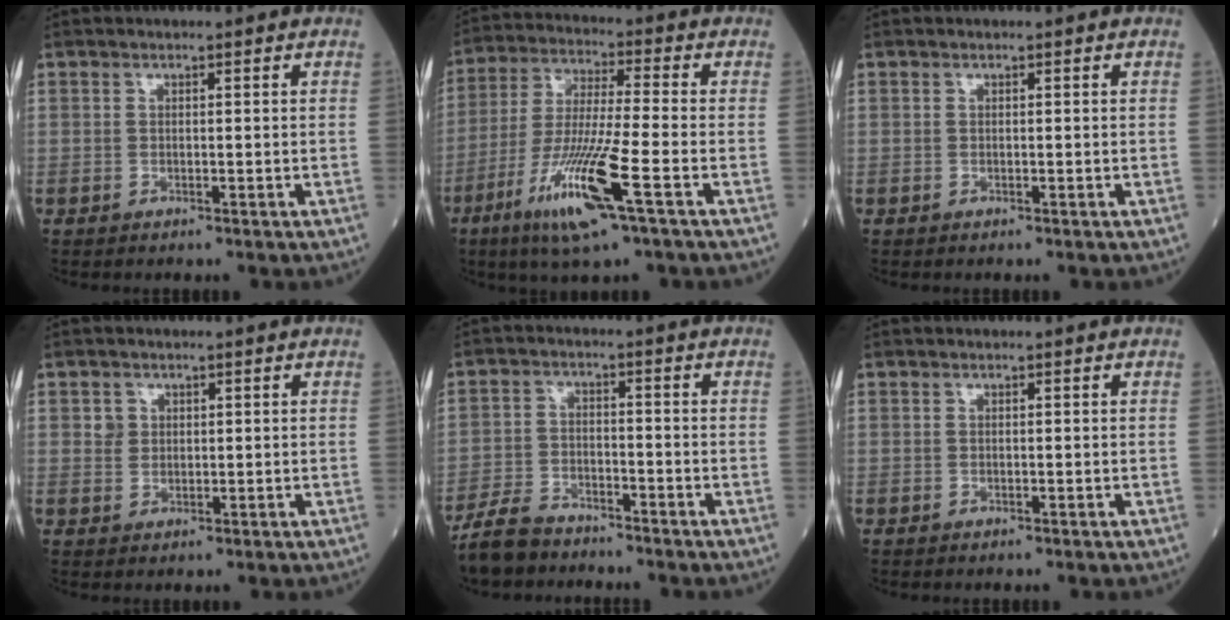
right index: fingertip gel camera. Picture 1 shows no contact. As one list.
[{"total": 13.7, "force": [-6.3, 0.2, 12.2], "torque": [-0.252, -0.025, -0.116]}, {"total": 0.0}, {"total": 2.0, "force": [0.8, 1.8, 0.4], "torque": [-0.005, -0.001, 0.011]}, {"total": 6.5, "force": [-5.9, 2.1, 1.8], "torque": [-0.045, -0.015, -0.113]}, {"total": 0.0}]